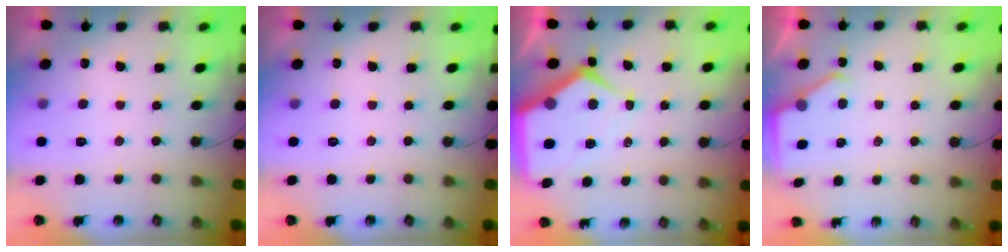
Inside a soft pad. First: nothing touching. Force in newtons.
{"total": 0.0}
{"total": 12.0, "press": 12.0, "slide": 1.1}
{"total": 2.8, "press": 2.8, "slide": 0.4}